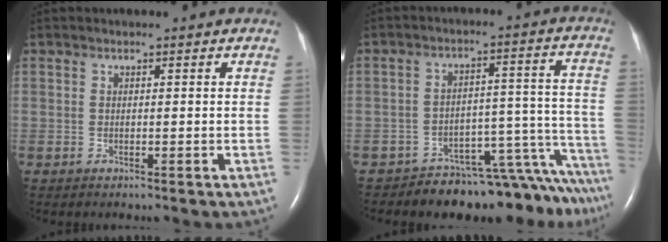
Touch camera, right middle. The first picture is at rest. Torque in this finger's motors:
{"motor_torque": [-0.23, -0.77, 0.09, 0.05]}